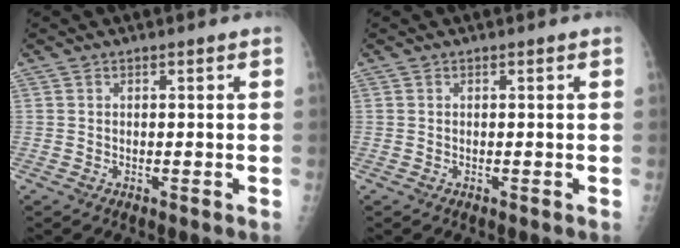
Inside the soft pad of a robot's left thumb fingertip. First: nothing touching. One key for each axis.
{"total": 0.0}